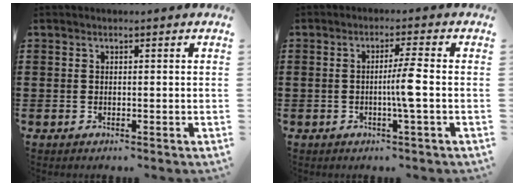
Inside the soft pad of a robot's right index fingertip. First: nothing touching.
{"total": 4.4, "force": [-0.8, -0.5, 4.3], "torque": [-0.076, -0.007, -0.020]}